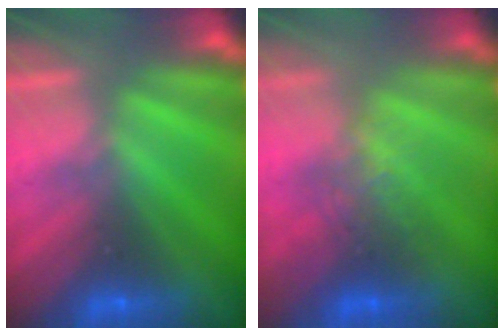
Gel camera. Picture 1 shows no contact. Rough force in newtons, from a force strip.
{"total": 2.8}